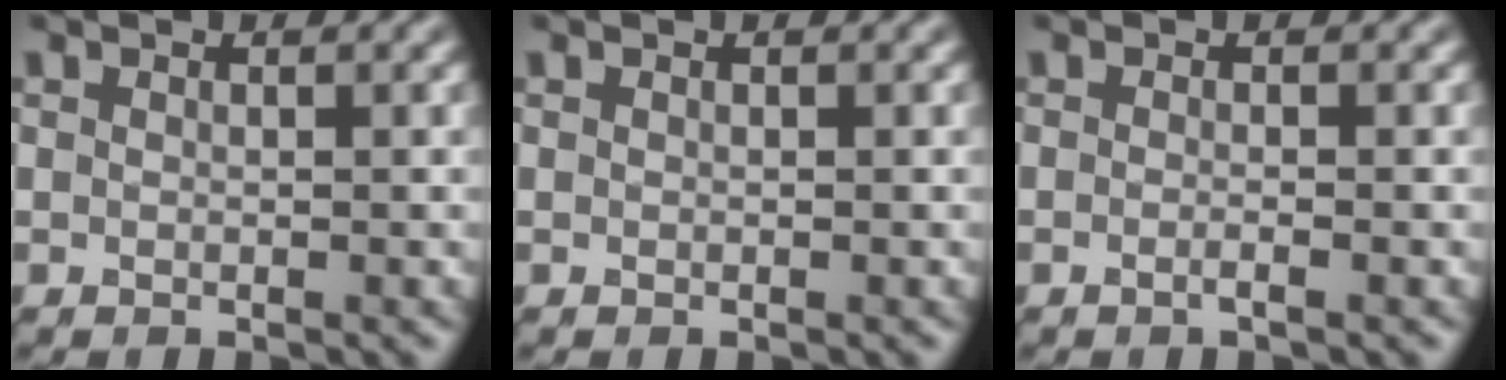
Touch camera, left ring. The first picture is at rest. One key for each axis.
{"total": 0.0}
{"total": 1.0, "fx": -0.3, "fy": 0.3, "fz": 0.9, "tx": -0.013, "ty": -0.004, "tz": -0.011}